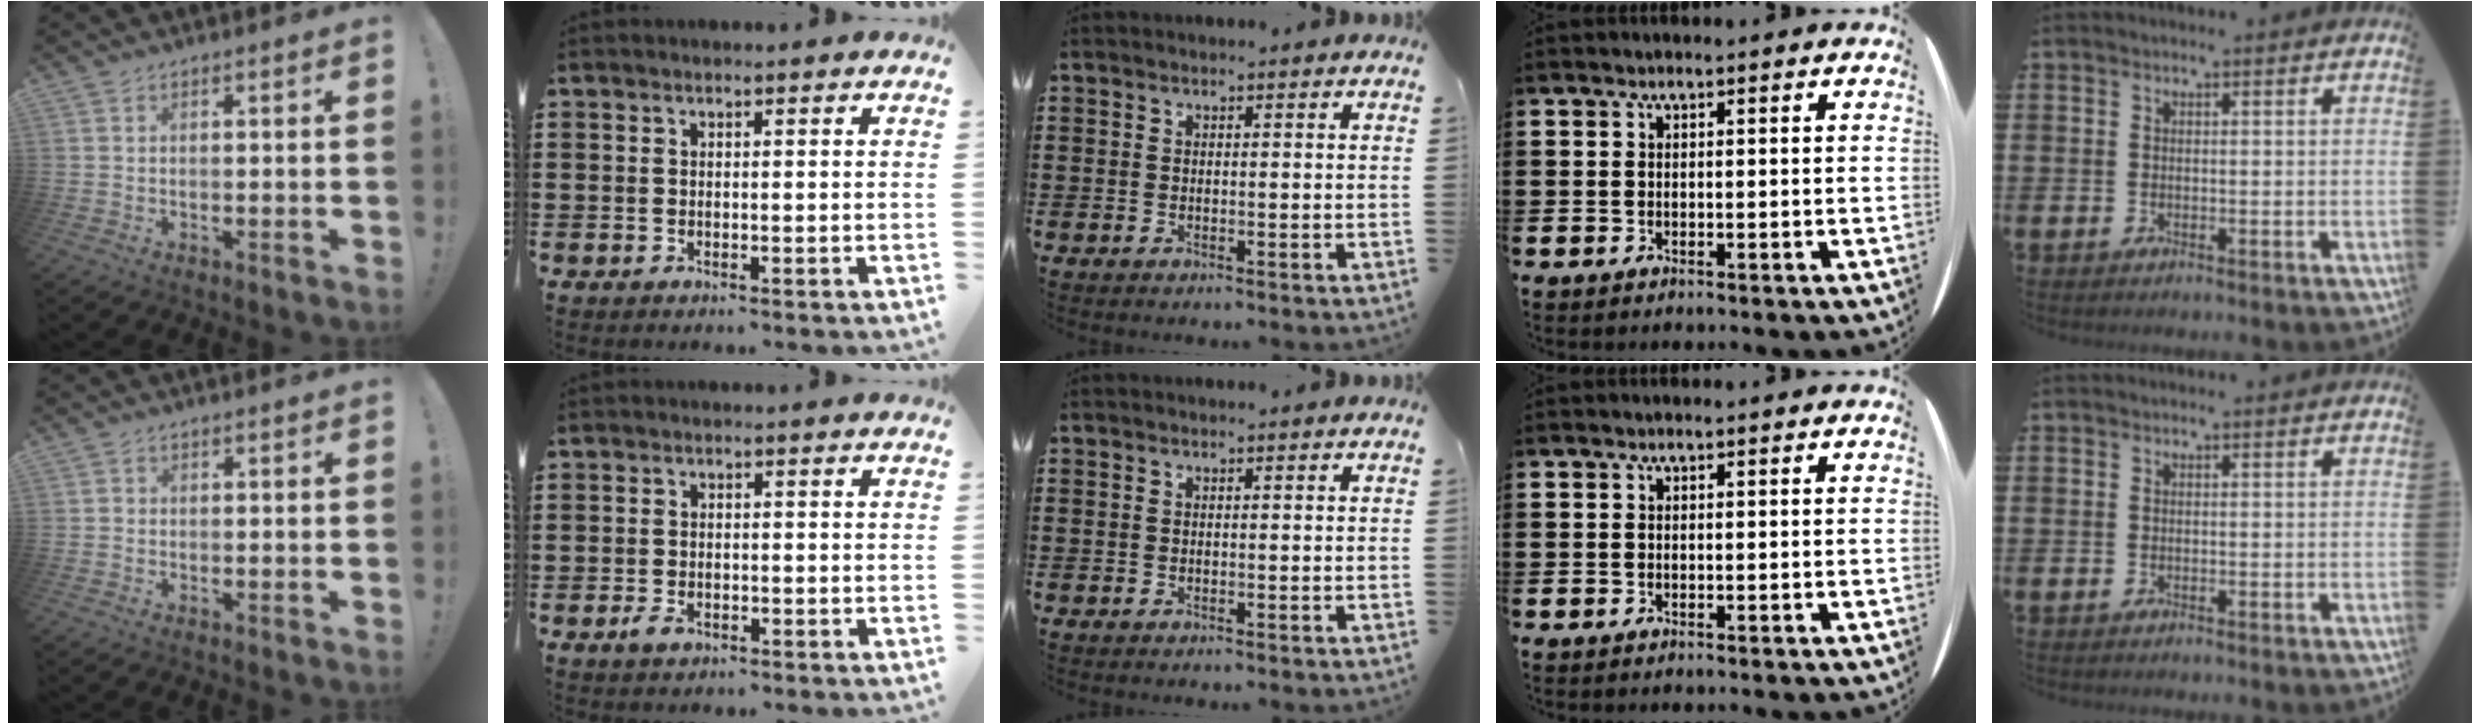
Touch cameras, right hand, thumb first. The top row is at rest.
{"thumb": {"total": 0.9, "force": [-0.3, 0.8, 0.2], "torque": [-0.010, 0.006, -0.004]}, "index": {"total": 1.6, "force": [-0.9, 1.0, 1.0], "torque": [-0.026, -0.003, -0.018]}}